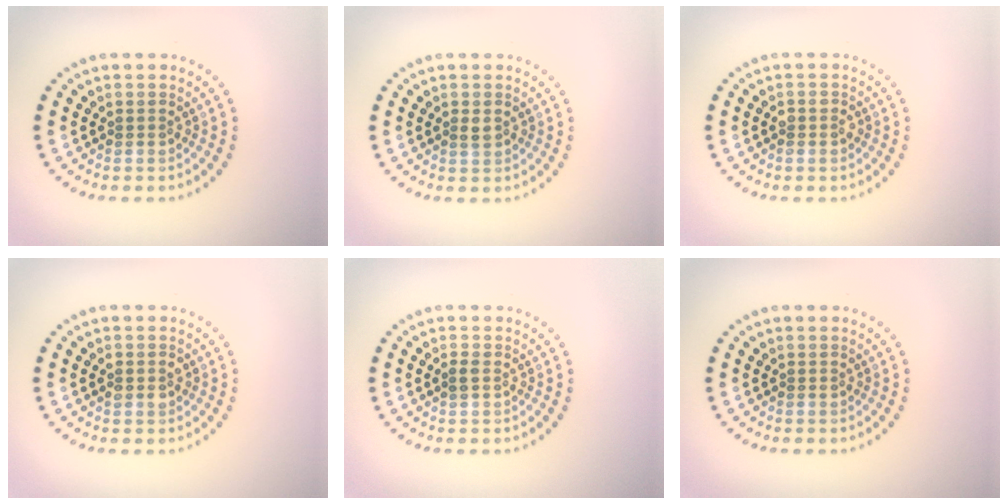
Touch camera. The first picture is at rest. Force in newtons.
{"total": 0.8, "press": 0.8, "slide": 0.1}
{"total": 1.2, "press": 1.2, "slide": 0.3}
{"total": 1.4, "press": 1.4, "slide": 0.1}
{"total": 1.0, "press": 1.0, "slide": 0.2}
{"total": 0.0}